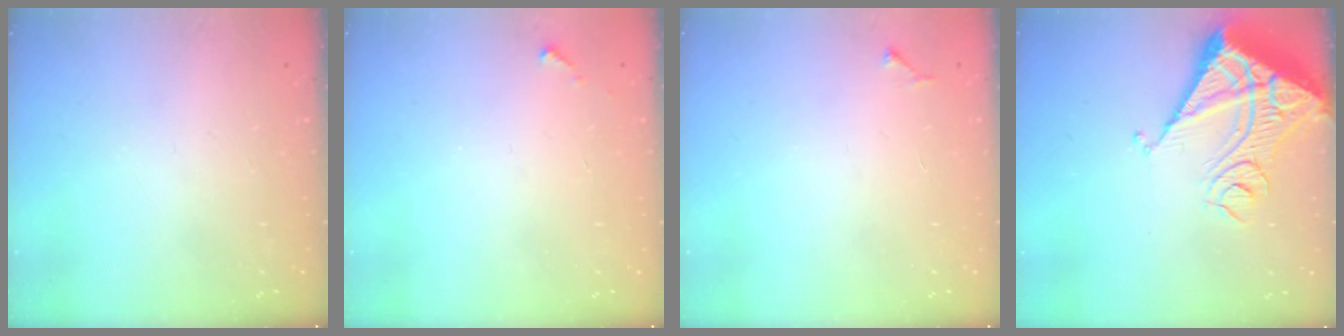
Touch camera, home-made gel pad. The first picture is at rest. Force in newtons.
{"total": 2.8, "press": 2.8, "slide": 0.1}
{"total": 4.2, "press": 4.1, "slide": 0.4}
{"total": 13.8, "press": 13.7, "slide": 1.9}